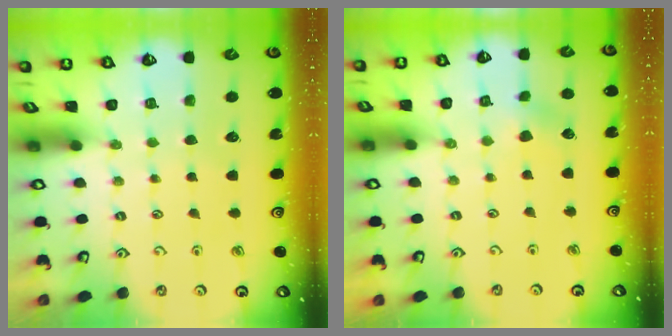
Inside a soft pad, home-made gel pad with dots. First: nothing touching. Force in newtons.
{"total": 2.5, "press": 2.5, "slide": 0.3}